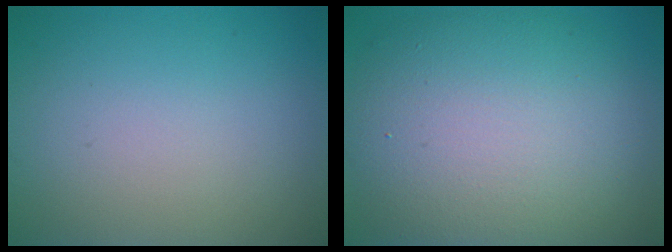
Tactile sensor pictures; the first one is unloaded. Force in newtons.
{"total": 11.8, "press": 11.7, "slide": 1.0}